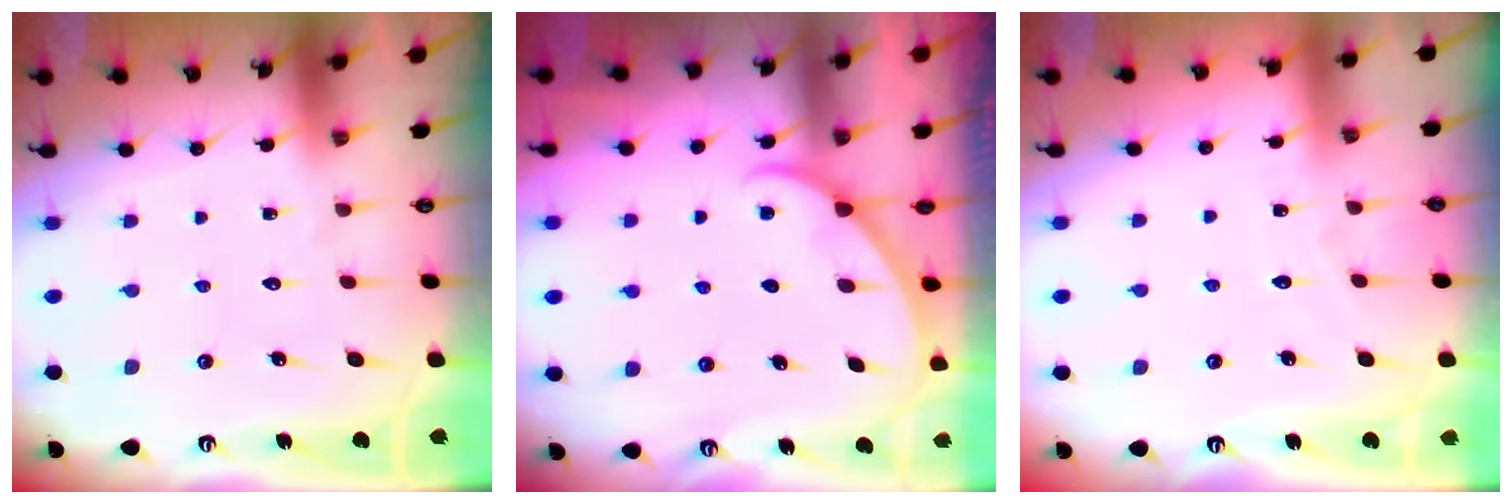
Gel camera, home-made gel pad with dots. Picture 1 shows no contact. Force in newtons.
{"total": 1.8, "press": 1.8, "slide": 0.1}
{"total": 2.9, "press": 2.9, "slide": 0.3}